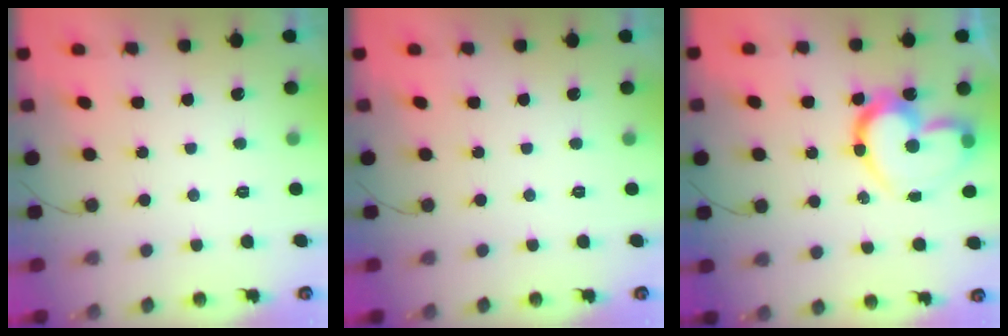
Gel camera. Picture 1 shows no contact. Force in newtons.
{"total": 0.0}
{"total": 17.3, "press": 17.3, "slide": 1.3}